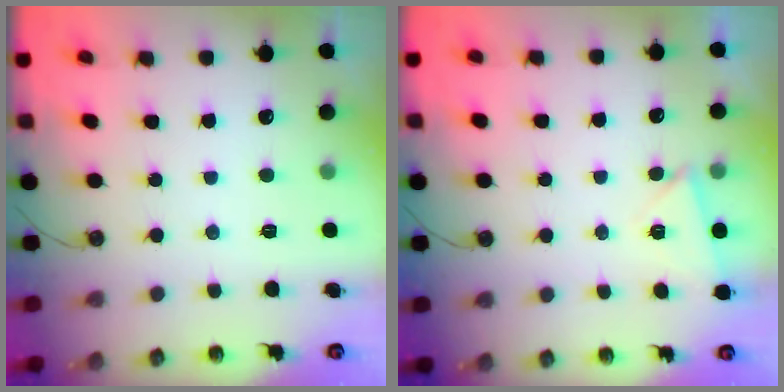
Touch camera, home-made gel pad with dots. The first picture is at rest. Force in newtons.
{"total": 2.7, "press": 2.4, "slide": 1.2}